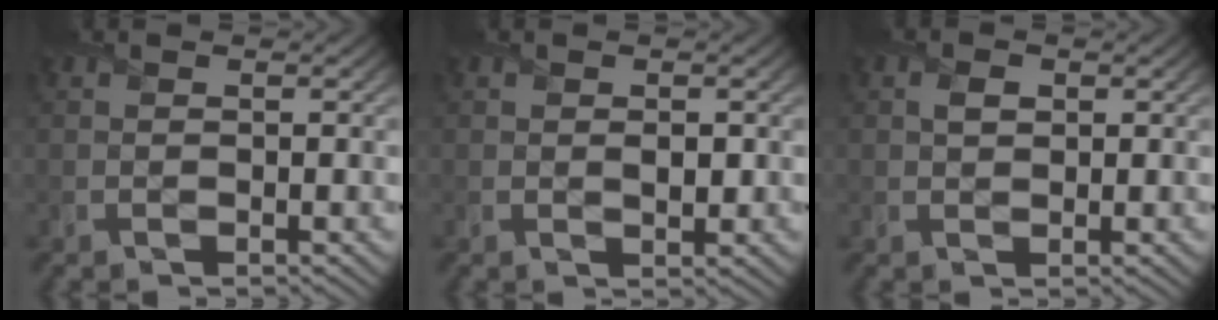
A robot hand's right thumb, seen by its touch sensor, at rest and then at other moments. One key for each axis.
{"total": 1.2, "fx": 0.0, "fy": 0.6, "fz": 1.0, "tx": -0.020, "ty": -0.004, "tz": 0.000}
{"total": 1.4, "fx": 0.4, "fy": 0.9, "fz": 1.0, "tx": -0.024, "ty": 0.002, "tz": 0.004}